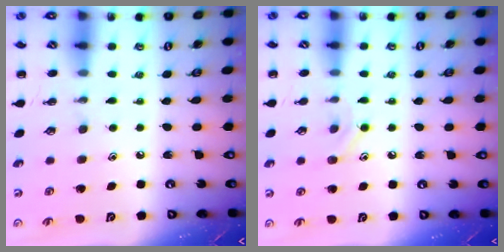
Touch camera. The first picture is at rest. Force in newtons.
{"total": 7.9, "press": 7.8, "slide": 1.6}